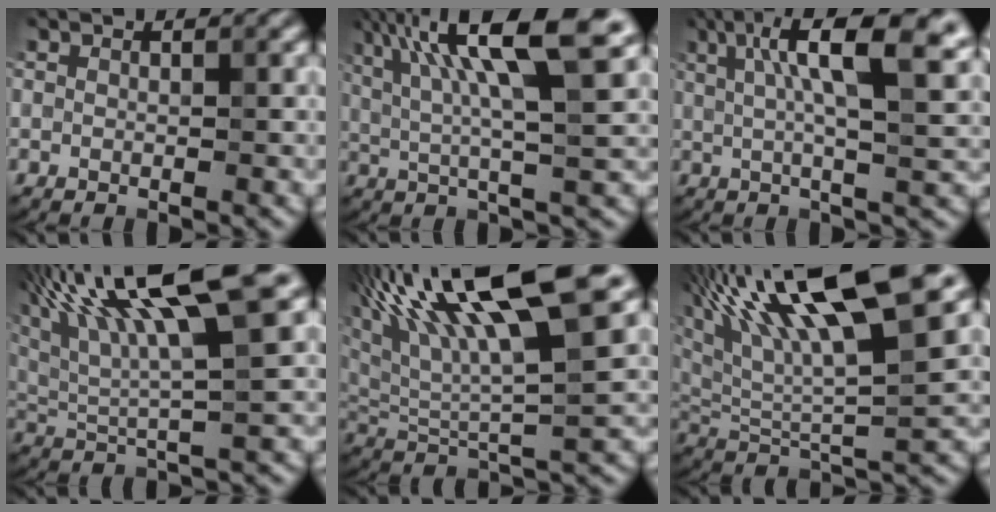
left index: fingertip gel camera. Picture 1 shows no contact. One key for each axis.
{"total": 12.5, "fx": 4.8, "fy": 2.7, "fz": 11.2, "tx": -0.189, "ty": 0.016, "tz": 0.079}
{"total": 11.0, "fx": 3.7, "fy": 2.8, "fz": 10.0, "tx": -0.139, "ty": 0.014, "tz": 0.052}
{"total": 13.8, "fx": 6.9, "fy": 3.0, "fz": 11.6, "tx": -0.211, "ty": 0.027, "tz": 0.115}
{"total": 14.9, "fx": 7.5, "fy": 3.8, "fz": 12.3, "tx": -0.219, "ty": 0.026, "tz": 0.123}
{"total": 15.1, "fx": 7.5, "fy": 4.2, "fz": 12.4, "tx": -0.212, "ty": 0.023, "tz": 0.122}